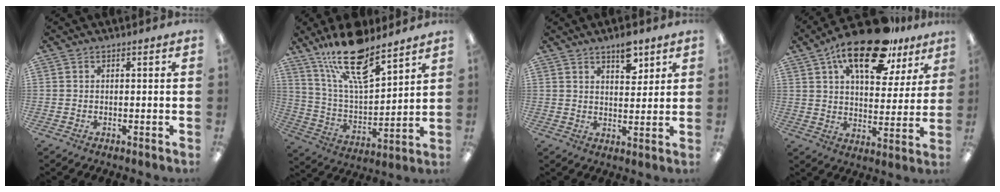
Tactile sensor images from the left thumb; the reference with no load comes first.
{"total": 19.6, "force": [14.2, 6.8, 11.7], "torque": [-0.211, -0.079, 0.246]}
{"total": 6.5, "force": [4.7, 2.9, 3.4], "torque": [-0.030, -0.031, 0.077]}
{"total": 19.8, "force": [12.6, 8.3, 12.9], "torque": [-0.206, -0.058, 0.208]}